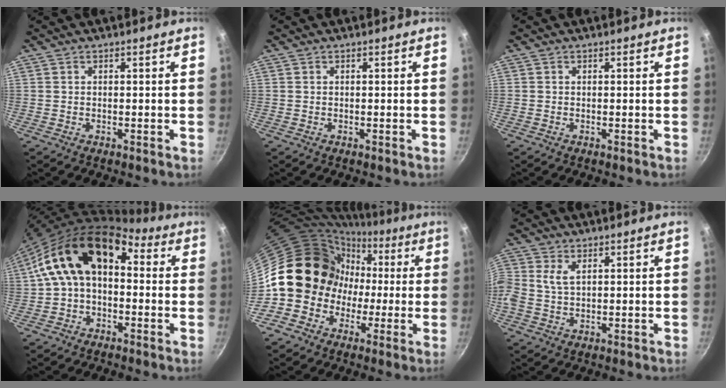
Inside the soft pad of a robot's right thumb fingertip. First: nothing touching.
{"total": 0.0}
{"total": 0.0}
{"total": 15.8, "force": [1.6, 10.3, 11.9], "torque": [-0.179, 0.046, 0.009]}
{"total": 16.0, "force": [-2.0, 14.4, 6.7], "torque": [-0.051, 0.055, -0.037]}
{"total": 4.0, "force": [1.0, 2.5, 3.0], "torque": [-0.064, 0.007, 0.019]}